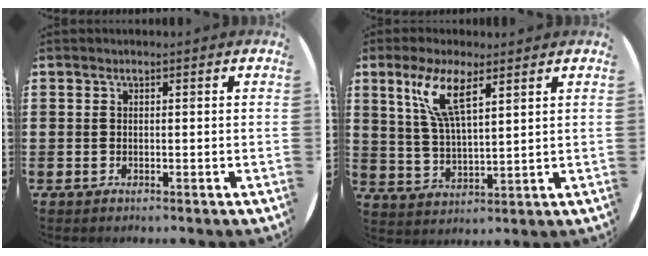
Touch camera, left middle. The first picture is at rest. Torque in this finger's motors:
{"motor_torque": [1.70, -0.44, 0.95, 0.21]}